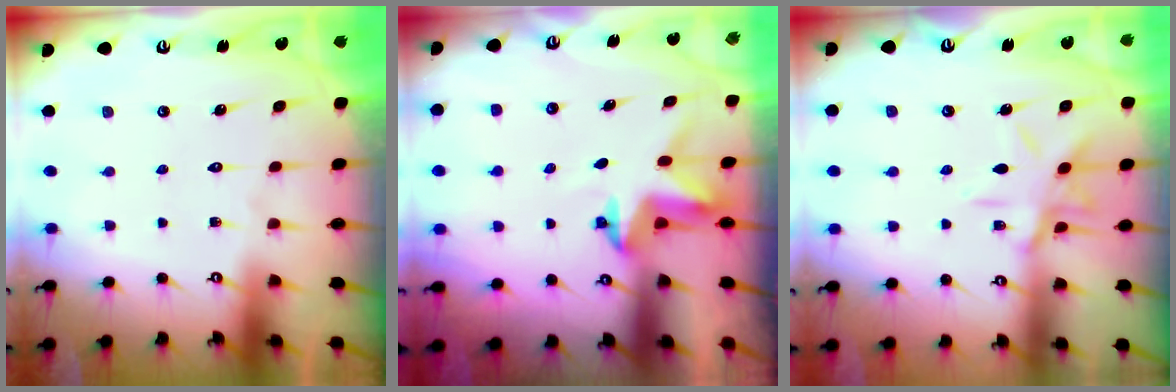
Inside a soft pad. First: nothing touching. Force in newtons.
{"total": 3.6, "press": 3.6, "slide": 0.3}
{"total": 10.2, "press": 10.2, "slide": 0.6}